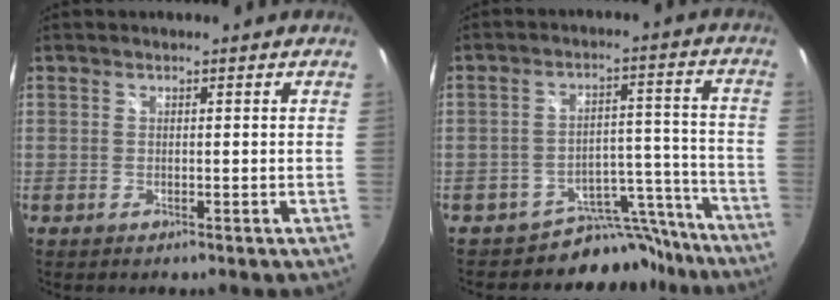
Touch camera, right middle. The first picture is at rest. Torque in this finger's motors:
{"motor_torque": [0.15, -0.16, 0.01, 0.00]}